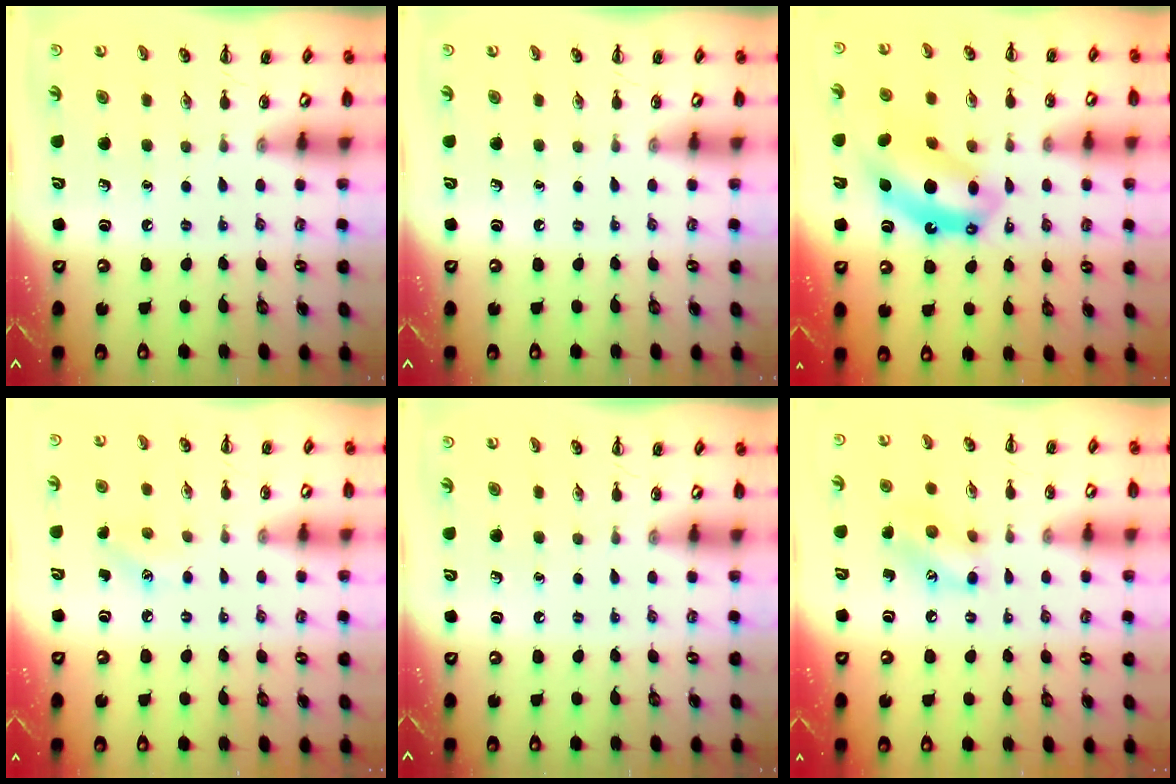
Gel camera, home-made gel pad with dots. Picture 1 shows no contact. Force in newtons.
{"total": 0.0}
{"total": 12.1, "press": 11.6, "slide": 3.4}
{"total": 6.1, "press": 5.9, "slide": 1.5}
{"total": 0.0}
{"total": 10.2, "press": 10.2, "slide": 0.3}